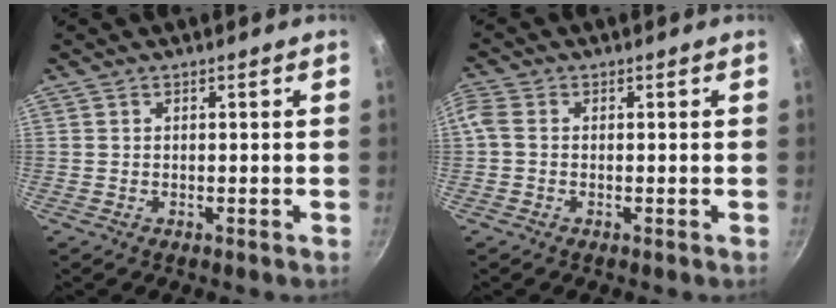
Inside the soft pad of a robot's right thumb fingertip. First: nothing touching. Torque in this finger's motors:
{"motor_torque": [-0.41, 0.02, 0.13, -0.13, 0.06]}